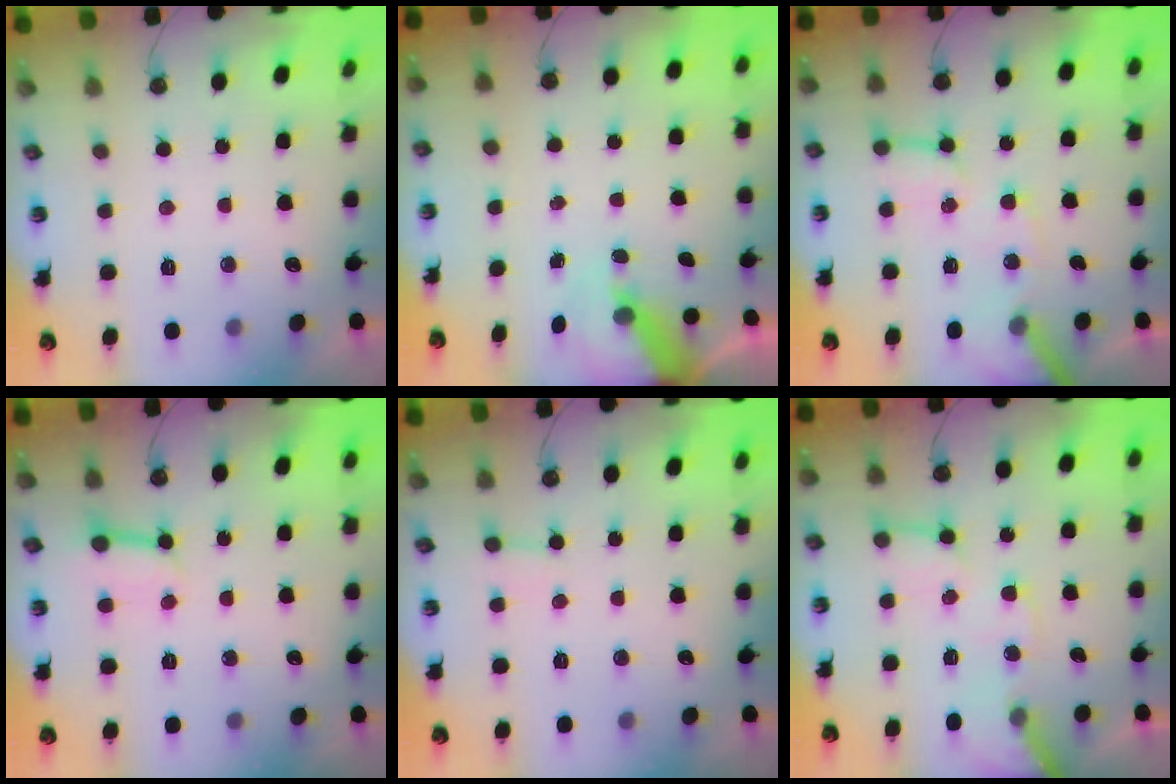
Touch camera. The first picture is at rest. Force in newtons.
{"total": 7.7, "press": 7.7, "slide": 0.7}
{"total": 11.3, "press": 11.2, "slide": 1.3}
{"total": 4.1, "press": 4.1, "slide": 0.5}
{"total": 3.9, "press": 3.9, "slide": 0.3}
{"total": 12.6, "press": 12.5, "slide": 1.9}